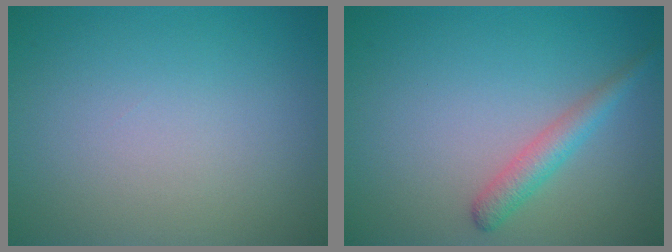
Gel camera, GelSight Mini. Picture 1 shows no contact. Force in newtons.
{"total": 2.2, "press": 2.2, "slide": 0.1}